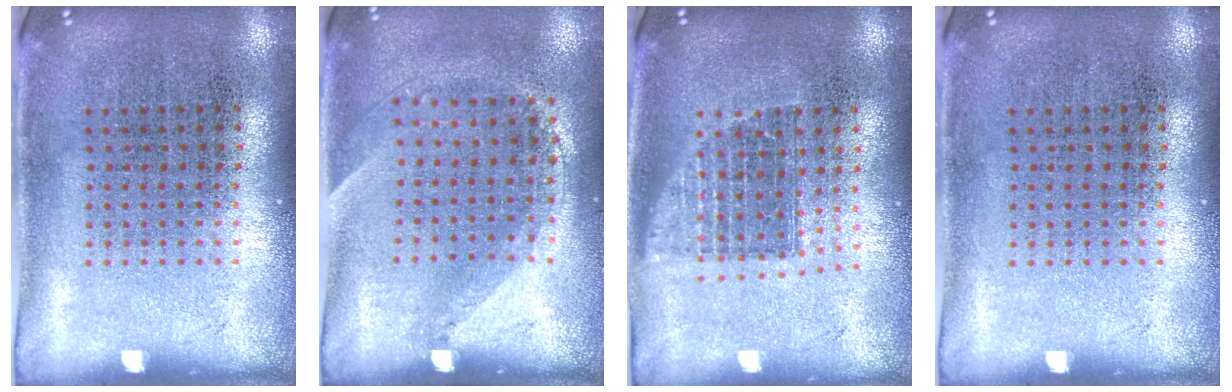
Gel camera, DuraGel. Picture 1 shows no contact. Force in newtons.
{"total": 1.4, "press": 1.0, "slide": 1.0}
{"total": 1.4, "press": 1.1, "slide": 0.8}
{"total": 0.0}